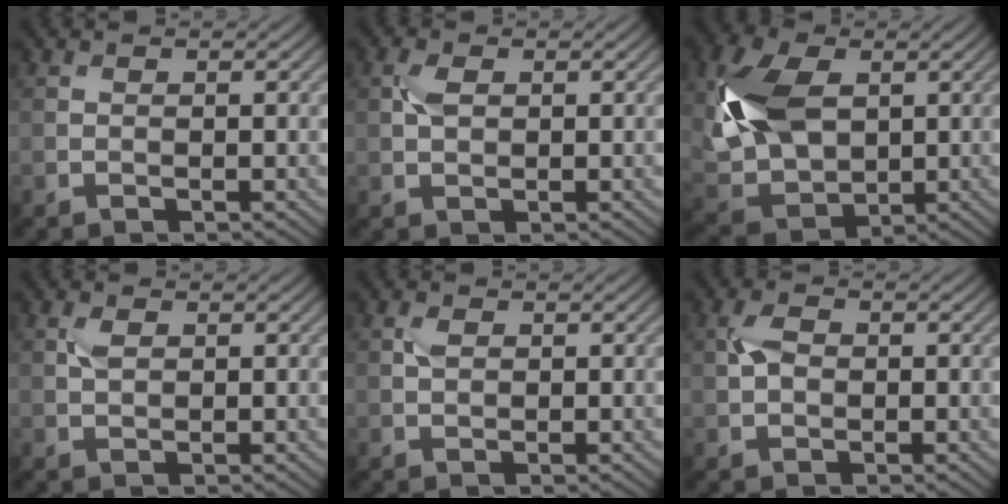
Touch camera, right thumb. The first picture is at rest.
{"total": 2.0, "force": [0.5, 1.3, 1.5], "torque": [-0.038, 0.002, 0.009]}
{"total": 12.0, "force": [2.5, 8.0, 8.6], "torque": [-0.224, 0.007, 0.044]}
{"total": 1.6, "force": [0.6, 0.9, 1.2], "torque": [-0.031, 0.001, 0.012]}
{"total": 1.3, "force": [0.4, 0.8, 0.9], "torque": [-0.022, 0.001, 0.009]}
{"total": 2.7, "force": [0.3, 1.9, 1.9], "torque": [-0.044, 0.004, 0.004]}